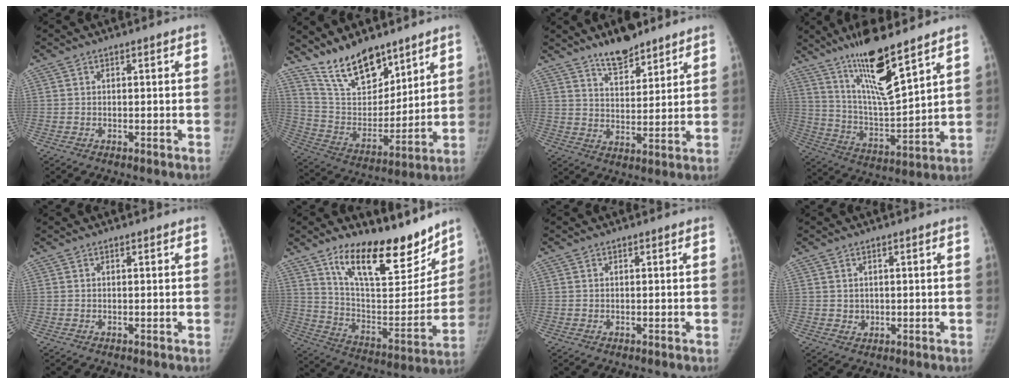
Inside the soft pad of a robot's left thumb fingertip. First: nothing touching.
{"total": 15.6, "force": [12.1, 6.7, 7.1], "torque": [-0.083, -0.074, 0.232]}
{"total": 9.0, "force": [7.1, 3.2, 4.5], "torque": [-0.049, -0.049, 0.123]}
{"total": 16.6, "force": [11.2, 2.6, 12.0], "torque": [-0.200, -0.070, 0.214]}
{"total": 0.0}
{"total": 23.6, "force": [16.7, 8.8, 14.2], "torque": [-0.168, -0.090, 0.273]}
{"total": 0.0}
{"total": 1.6, "force": [0.5, 1.5, 0.4], "torque": [-0.001, -0.004, 0.013]}